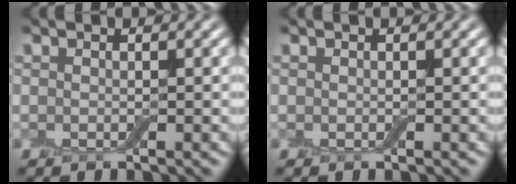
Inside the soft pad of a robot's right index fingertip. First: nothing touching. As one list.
[{"total": 0.0}]